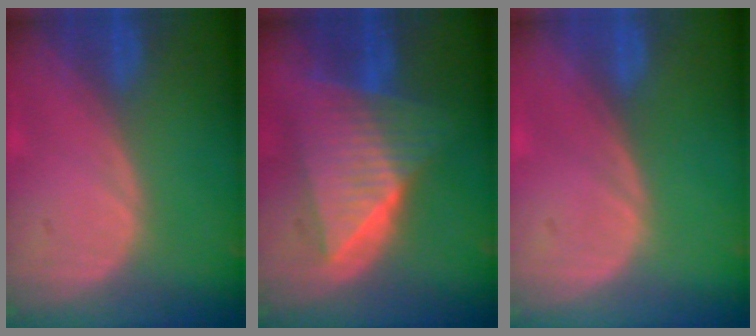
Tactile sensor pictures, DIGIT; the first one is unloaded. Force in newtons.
{"total": 10.0, "press": 9.9, "slide": 0.7}
{"total": 0.0}